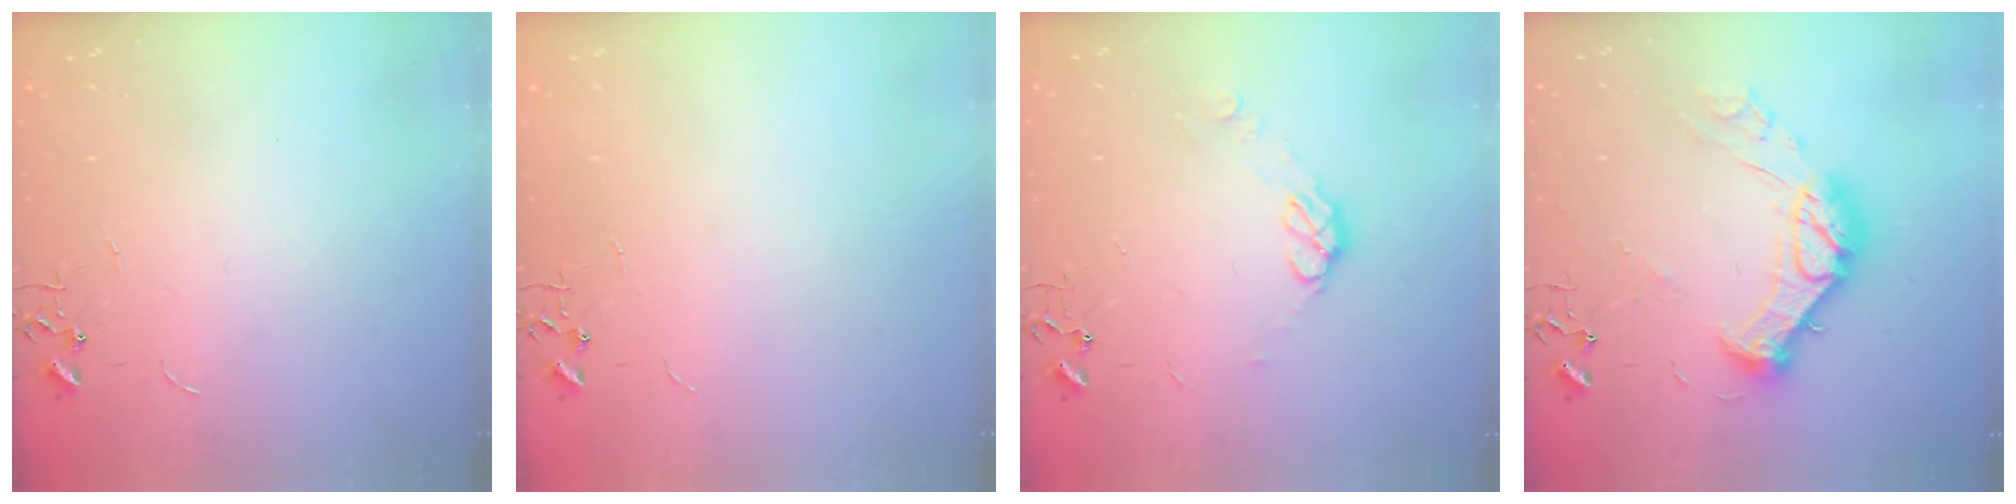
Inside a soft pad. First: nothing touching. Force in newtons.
{"total": 0.0}
{"total": 6.9, "press": 6.9, "slide": 0.5}
{"total": 16.0, "press": 15.9, "slide": 1.2}